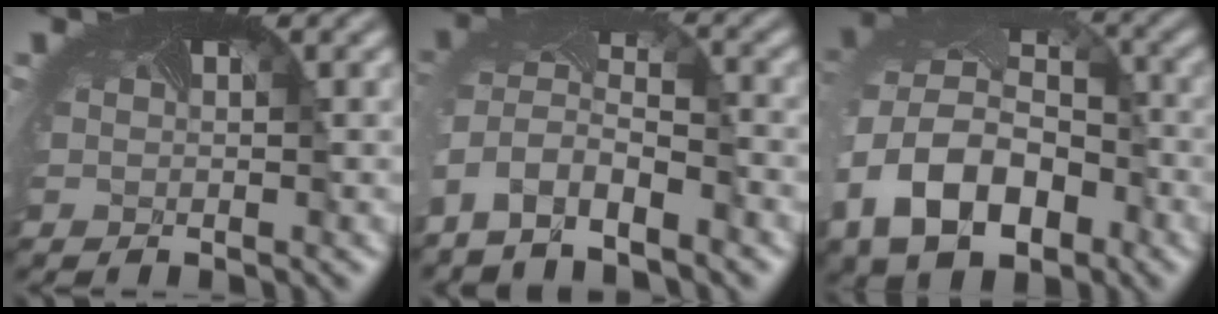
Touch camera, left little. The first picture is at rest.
{"total": 5.8, "force": [-4.4, 2.3, 3.0], "torque": [-0.086, -0.022, -0.076]}
{"total": 12.5, "force": [-4.2, 9.3, 7.2], "torque": [-0.181, -0.035, -0.060]}